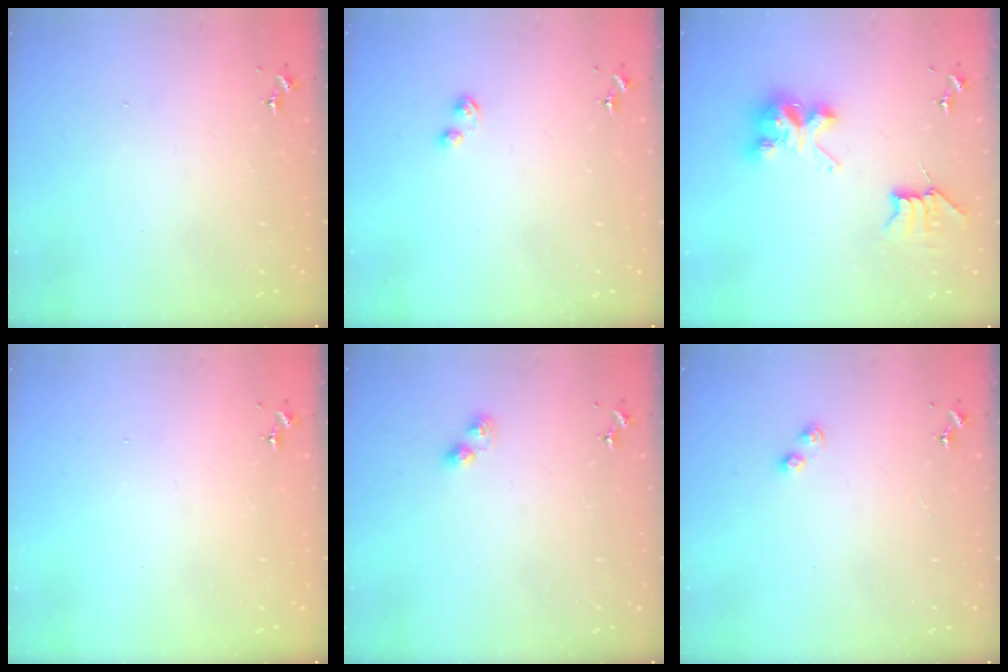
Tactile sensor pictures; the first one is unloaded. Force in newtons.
{"total": 2.9, "press": 2.9, "slide": 0.5}
{"total": 8.9, "press": 8.9, "slide": 0.5}
{"total": 0.0}
{"total": 3.4, "press": 3.4, "slide": 0.5}
{"total": 2.8, "press": 2.8, "slide": 0.3}